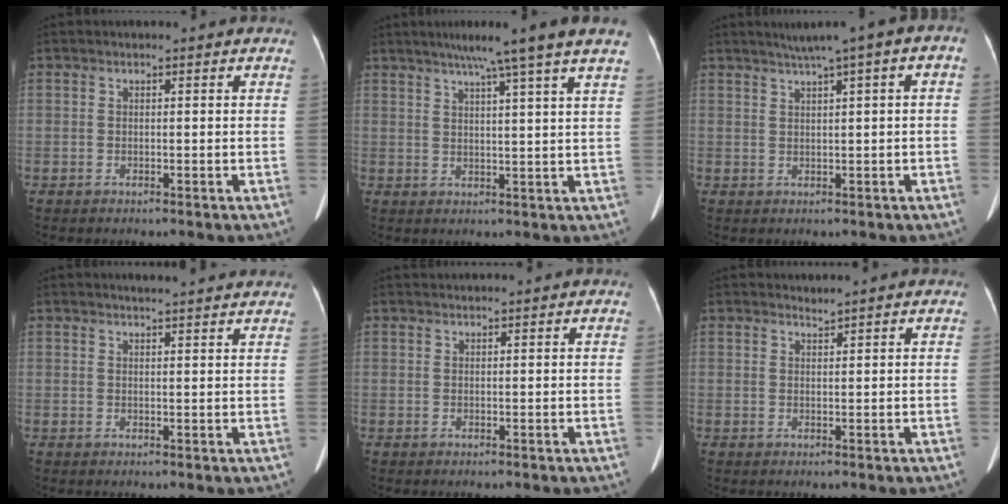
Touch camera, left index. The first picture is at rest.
{"total": 10.7, "force": [8.1, -2.1, 6.6], "torque": [-0.096, 0.009, 0.095]}
{"total": 6.3, "force": [2.4, 0.5, 5.8], "torque": [-0.084, 0.030, 0.032]}
{"total": 6.7, "force": [6.2, 0.5, 2.6], "torque": [-0.035, 0.015, 0.064]}
{"total": 1.6, "force": [1.6, -0.1, 0.3], "torque": [-0.002, 0.019, 0.030]}
{"total": 0.6, "force": [0.5, -0.3, -0.2], "torque": [-0.010, -0.005, 0.014]}